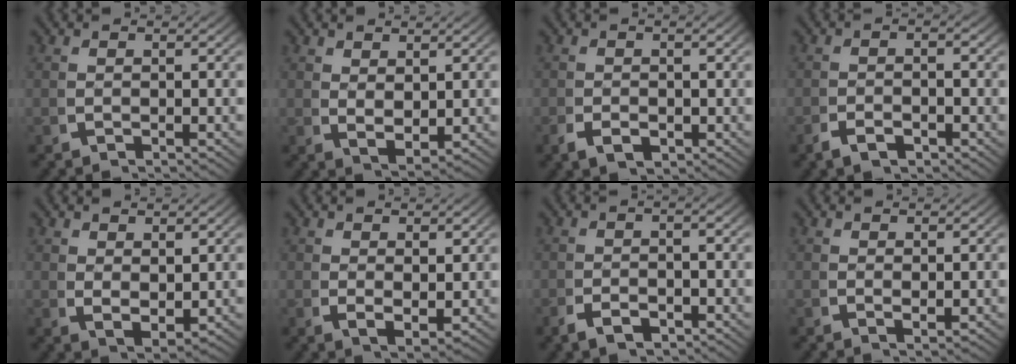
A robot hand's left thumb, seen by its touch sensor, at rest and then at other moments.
{"total": 2.4, "force": [1.1, 1.4, 1.6], "torque": [-0.035, -0.017, 0.035]}
{"total": 2.5, "force": [-0.8, 1.6, 1.6], "torque": [-0.033, -0.015, -0.006]}
{"total": 2.1, "force": [-1.5, 1.1, 1.1], "torque": [-0.017, -0.008, -0.025]}
{"total": 2.9, "force": [1.0, 1.8, 2.0], "torque": [-0.045, -0.021, 0.036]}
{"total": 2.4, "force": [0.8, 1.4, 1.8], "torque": [-0.039, -0.019, 0.027]}
{"total": 2.5, "force": [-1.4, 1.3, 1.6], "torque": [-0.030, -0.009, -0.020]}
{"total": 1.0, "force": [0.8, 0.3, 0.6], "torque": [-0.012, -0.007, 0.021]}